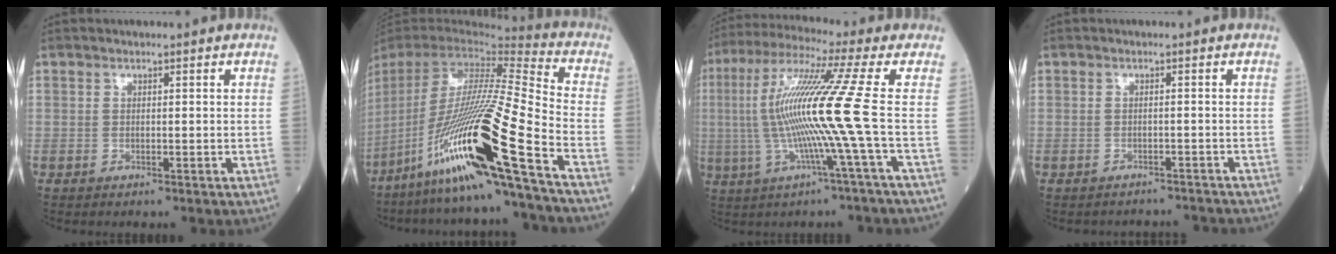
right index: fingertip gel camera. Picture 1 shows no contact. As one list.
[{"total": 25.6, "force": [-14.0, -0.5, 21.4], "torque": [-0.425, -0.051, -0.264]}, {"total": 14.0, "force": [-1.1, -2.8, 13.6], "torque": [-0.270, 0.001, -0.028]}, {"total": 4.4, "force": [-4.1, 1.4, -0.8], "torque": [0.013, 0.012, -0.050]}]